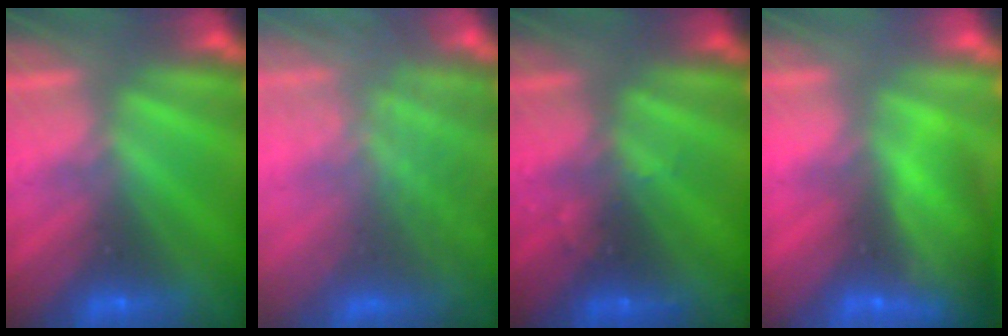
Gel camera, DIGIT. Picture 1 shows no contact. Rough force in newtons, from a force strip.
{"total": 9.2}
{"total": 3.0}
{"total": 7.9}